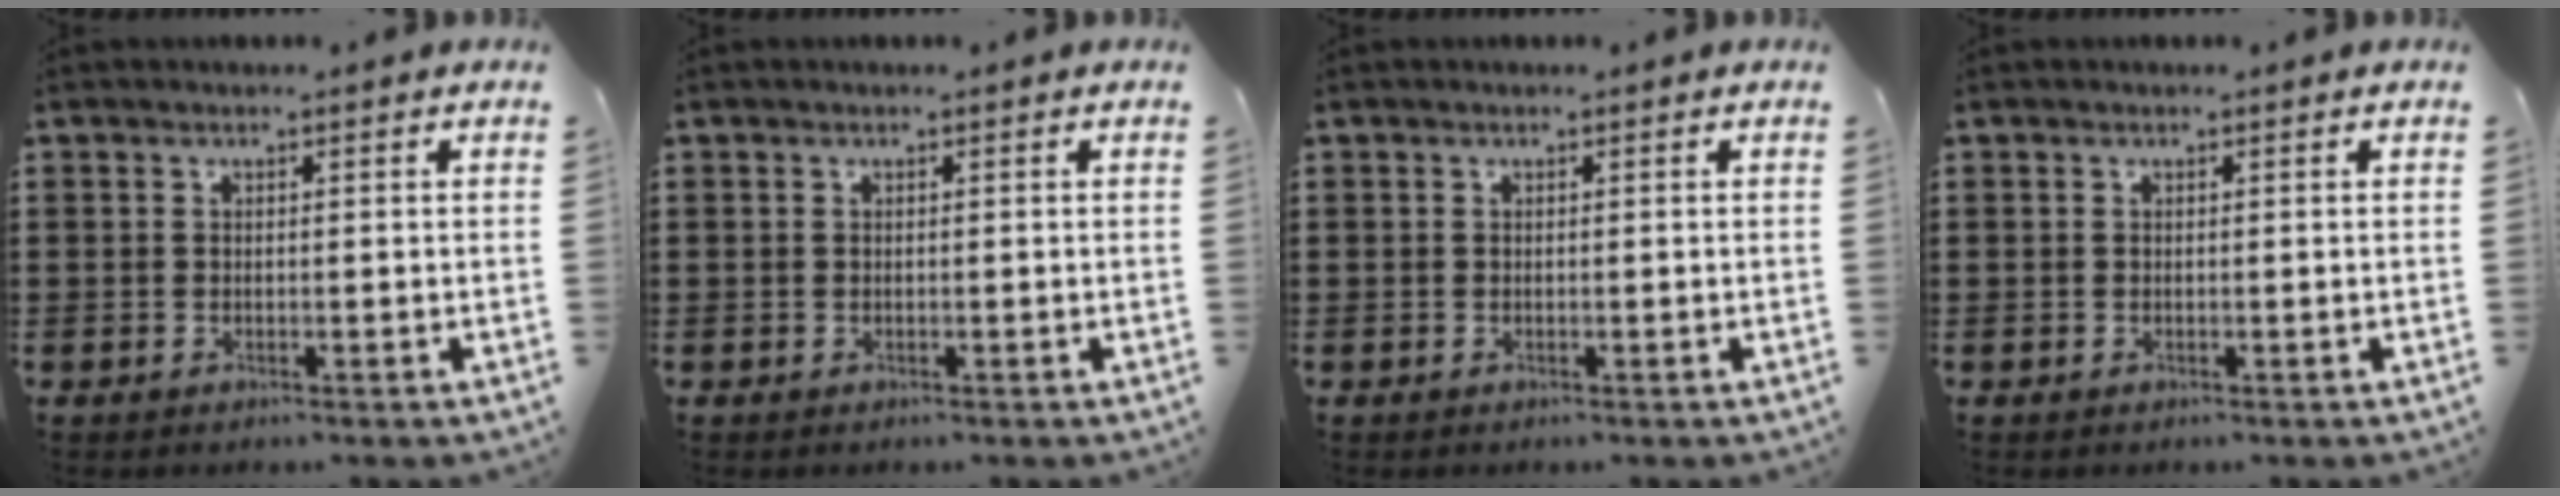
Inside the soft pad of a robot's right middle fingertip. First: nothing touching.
{"total": 0.0}
{"total": 0.0}
{"total": 0.0}